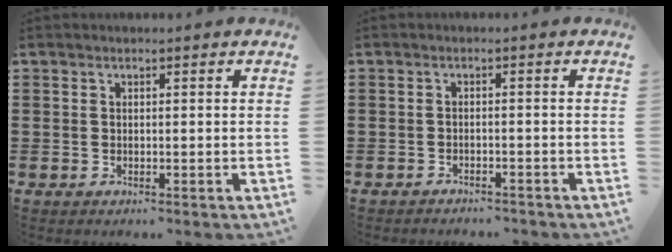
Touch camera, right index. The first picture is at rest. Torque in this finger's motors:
{"motor_torque": [-1.10, 1.04, -0.02, -0.04]}